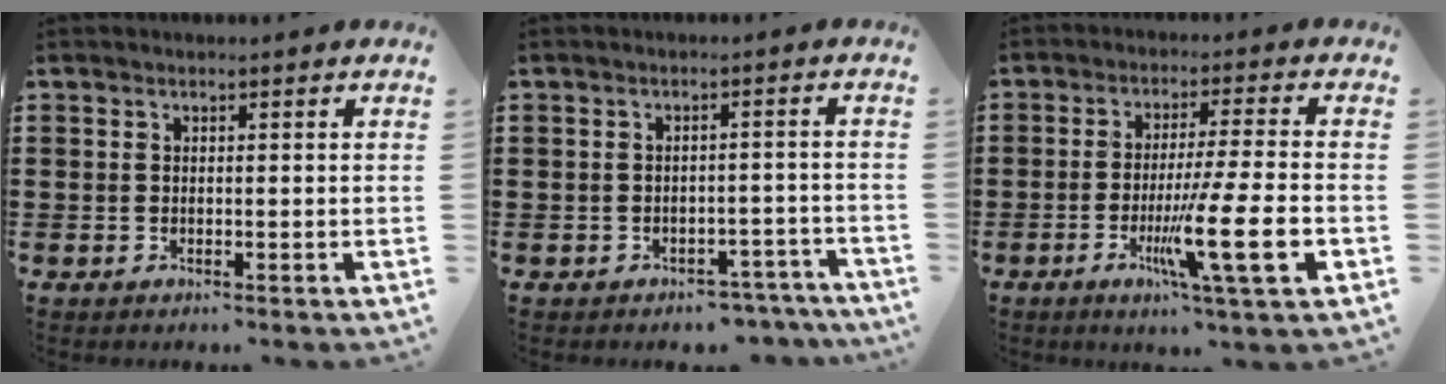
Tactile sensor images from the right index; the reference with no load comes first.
{"total": 2.6, "force": [-2.5, 0.6, 0.0], "torque": [-0.006, 0.003, -0.053]}
{"total": 12.0, "force": [-3.7, 0.6, 11.4], "torque": [-0.213, -0.017, -0.068]}